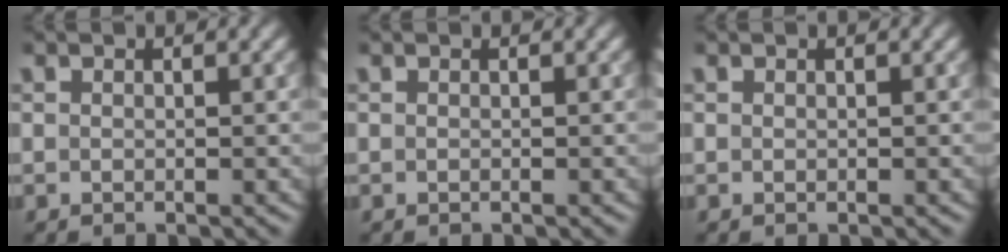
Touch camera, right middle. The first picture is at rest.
{"total": 0.0}
{"total": 0.0}